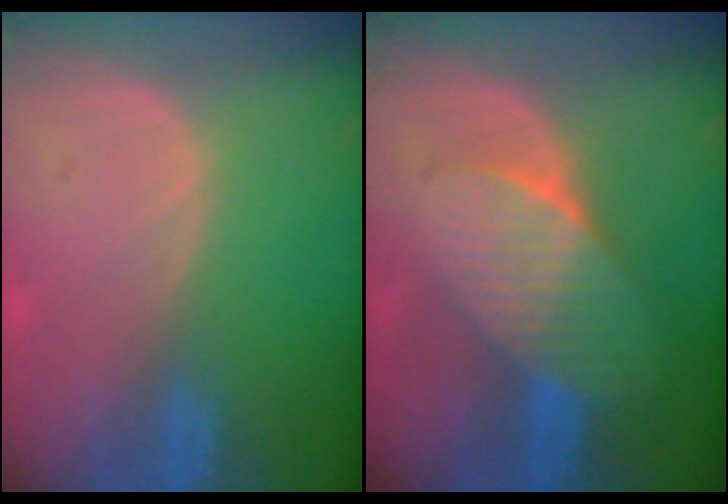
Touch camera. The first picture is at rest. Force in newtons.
{"total": 7.5, "press": 6.9, "slide": 2.9}